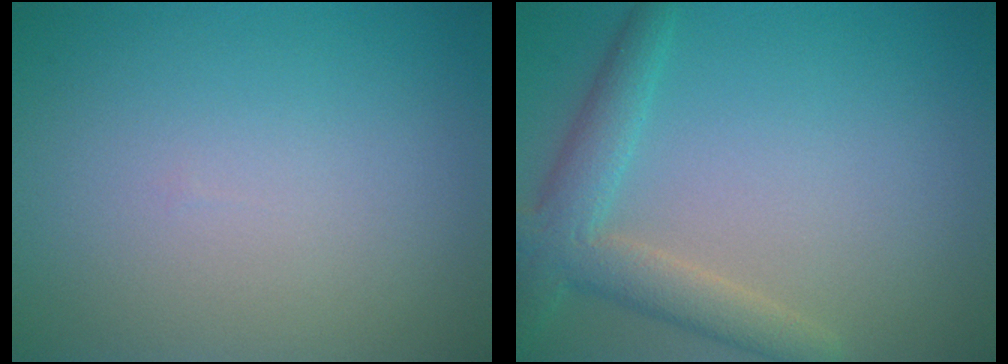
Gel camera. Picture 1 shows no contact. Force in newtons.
{"total": 4.0, "press": 4.0, "slide": 0.3}